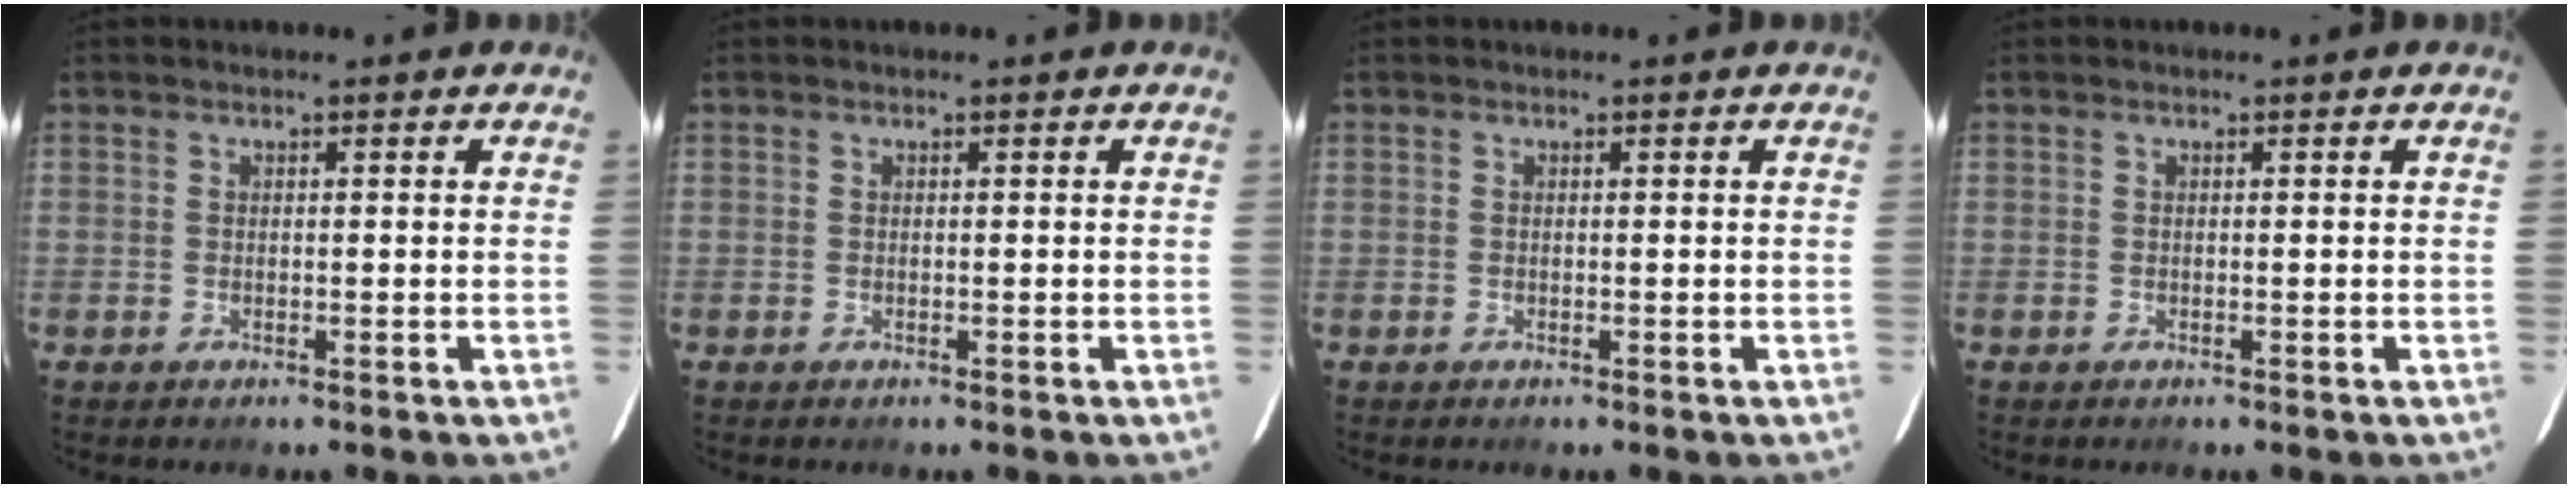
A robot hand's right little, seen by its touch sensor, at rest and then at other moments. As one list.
[{"total": 0.0}, {"total": 0.0}, {"total": 0.0}]